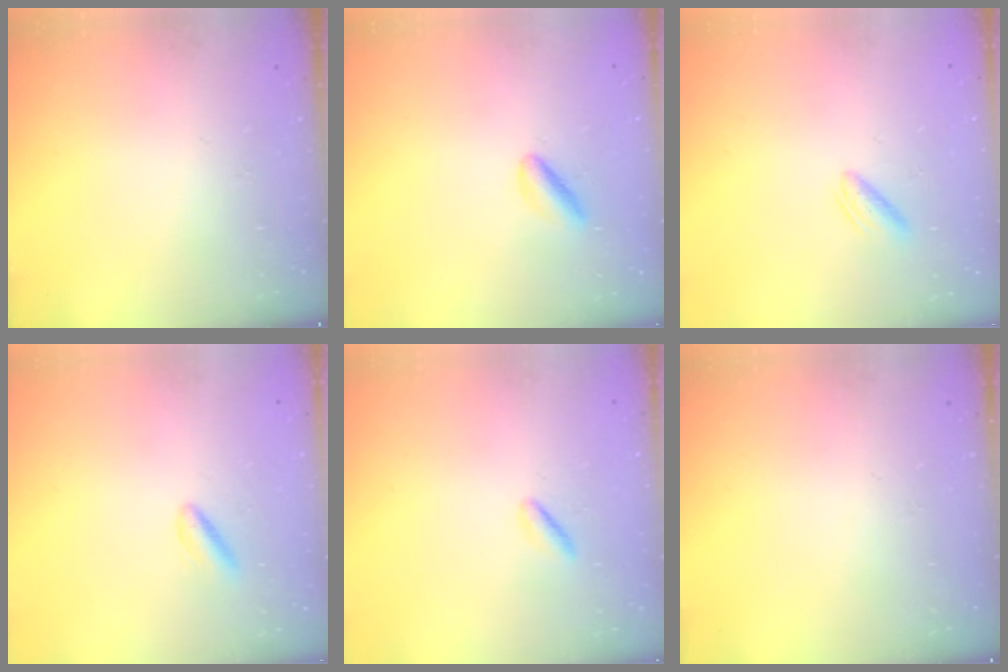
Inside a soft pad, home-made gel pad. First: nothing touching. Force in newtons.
{"total": 2.5, "press": 2.5, "slide": 0.2}
{"total": 3.0, "press": 2.8, "slide": 0.9}
{"total": 2.4, "press": 2.3, "slide": 0.9}
{"total": 1.0, "press": 0.7, "slide": 0.6}
{"total": 0.0}